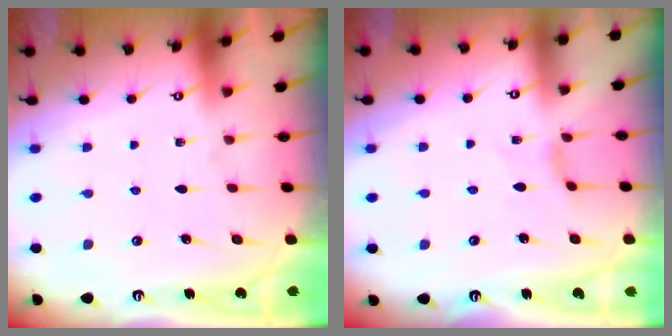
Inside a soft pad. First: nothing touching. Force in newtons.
{"total": 1.5, "press": 1.4, "slide": 0.4}